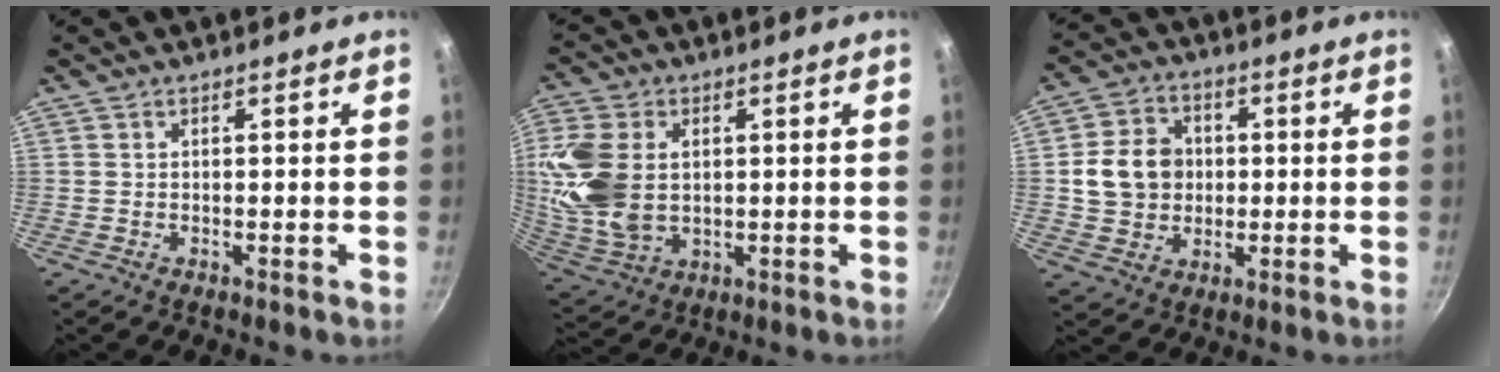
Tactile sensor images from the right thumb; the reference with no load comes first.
{"total": 14.5, "force": [1.7, 10.1, 10.3], "torque": [-0.209, -0.012, 0.043]}
{"total": 10.3, "force": [0.7, 8.9, 5.2], "torque": [-0.063, 0.015, 0.009]}